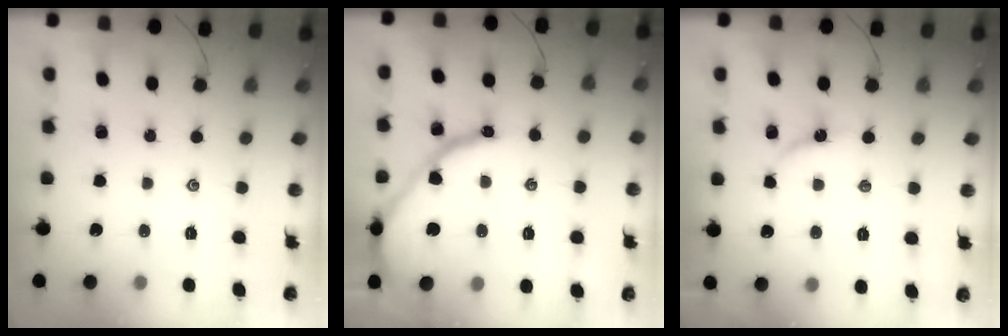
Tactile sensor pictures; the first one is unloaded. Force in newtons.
{"total": 13.8, "press": 13.7, "slide": 1.6}
{"total": 4.5, "press": 4.5, "slide": 0.5}